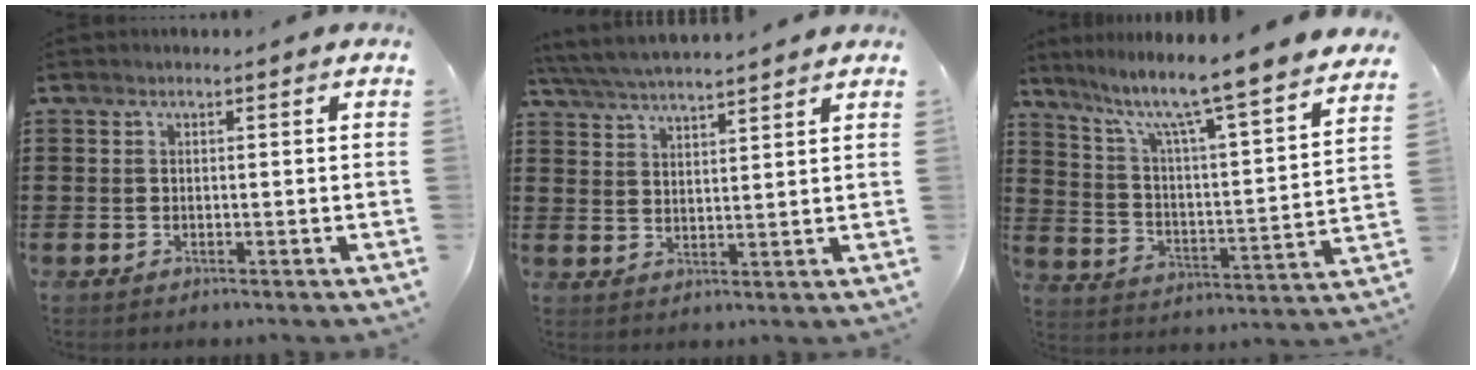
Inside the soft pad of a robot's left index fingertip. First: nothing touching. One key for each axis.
{"total": 4.7, "fx": 4.5, "fy": -0.2, "fz": 1.2, "tx": -0.039, "ty": -0.020, "tz": 0.080}
{"total": 8.3, "fx": 6.9, "fy": -0.7, "fz": 4.6, "tx": -0.111, "ty": -0.069, "tz": 0.102}